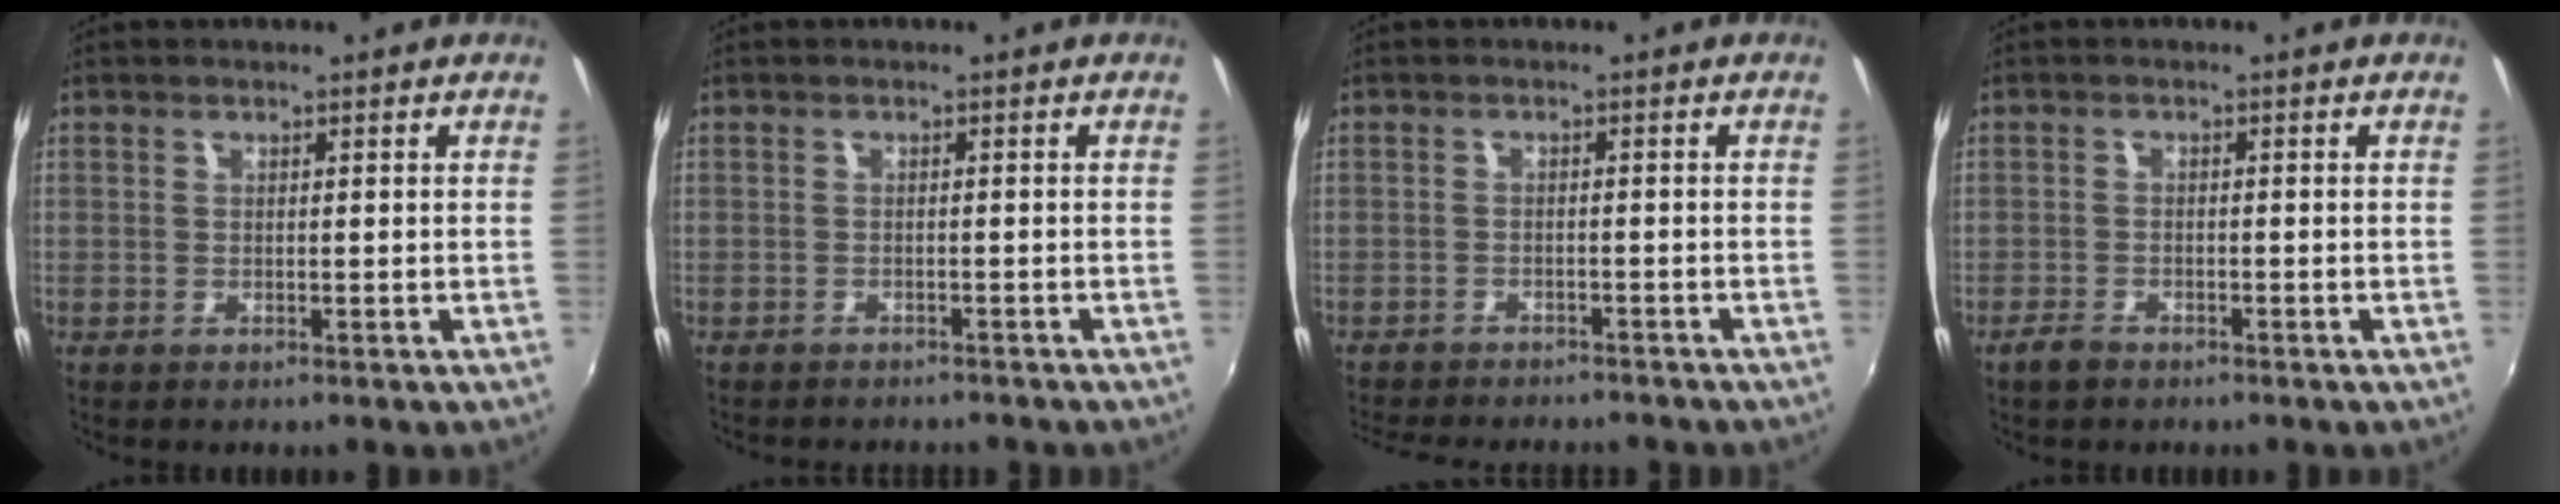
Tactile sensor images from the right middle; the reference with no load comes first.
{"total": 4.4, "force": [-4.0, 1.1, 1.3], "torque": [-0.035, -0.013, -0.057]}
{"total": 10.4, "force": [-9.4, 2.5, 3.8], "torque": [-0.091, -0.018, -0.137]}
{"total": 2.4, "force": [-2.0, 1.0, 1.0], "torque": [-0.029, -0.001, -0.038]}